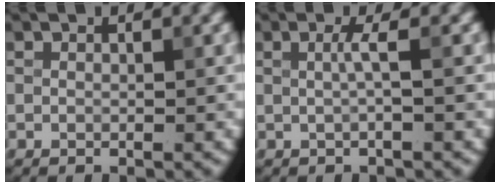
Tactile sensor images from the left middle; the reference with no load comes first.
{"total": 1.1, "force": [0.0, -0.3, 1.0], "torque": [-0.025, 0.006, 0.002]}